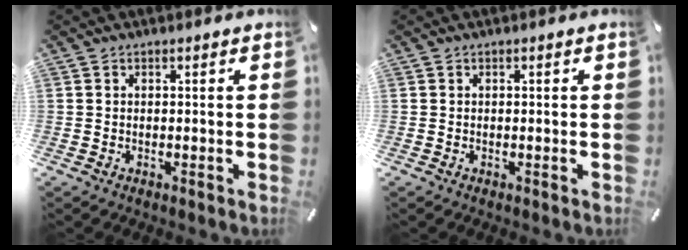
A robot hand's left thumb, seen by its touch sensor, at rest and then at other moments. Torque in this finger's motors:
{"motor_torque": [-0.13, -0.07, -0.06, -0.01, 0.00]}